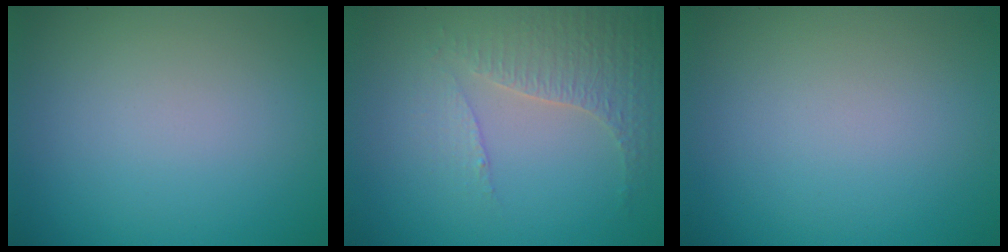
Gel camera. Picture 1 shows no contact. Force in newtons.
{"total": 4.2, "press": 3.0, "slide": 2.9}
{"total": 0.0}